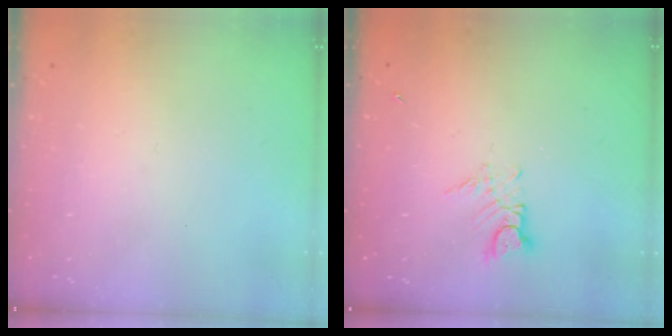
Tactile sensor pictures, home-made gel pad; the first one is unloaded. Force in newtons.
{"total": 5.4, "press": 5.4, "slide": 0.5}